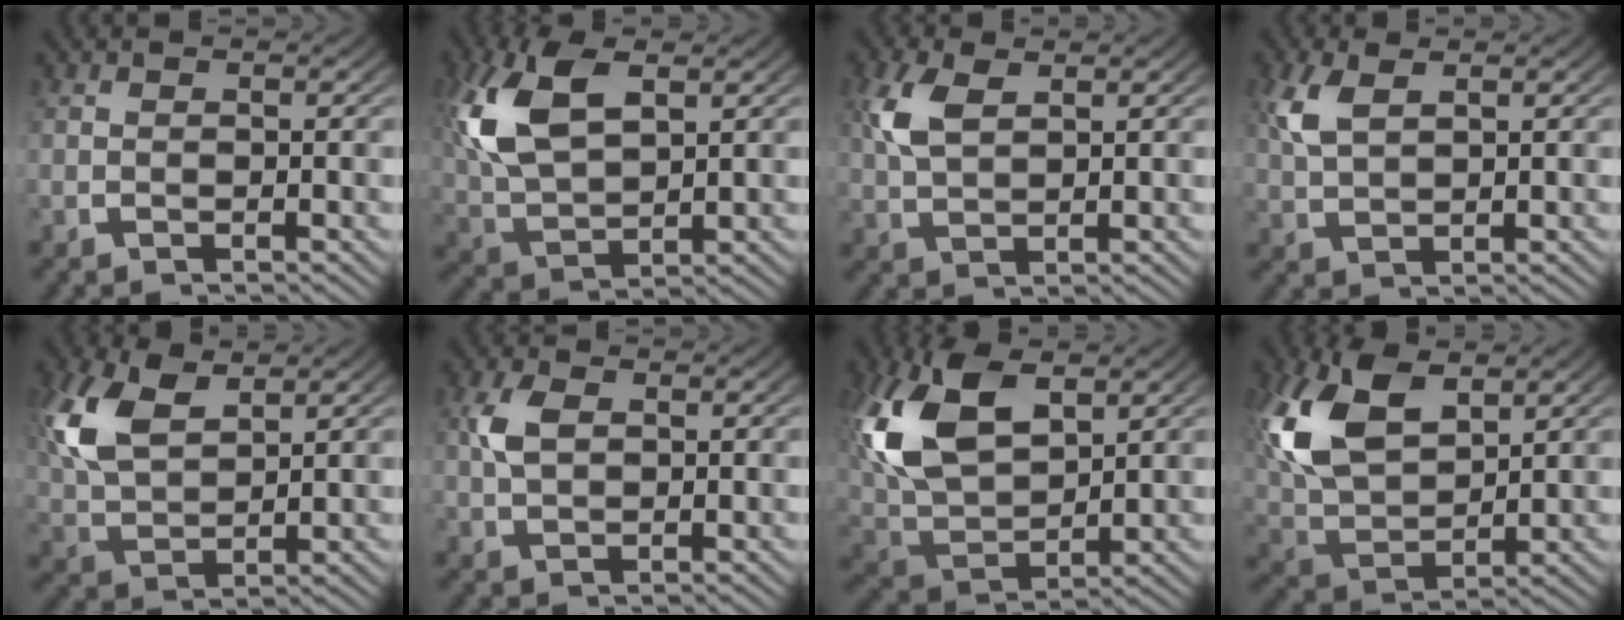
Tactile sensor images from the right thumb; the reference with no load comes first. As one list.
[{"total": 8.8, "force": [2.2, 5.5, 6.6], "torque": [-0.171, -0.015, 0.058]}, {"total": 3.6, "force": [1.9, 1.7, 2.5], "torque": [-0.059, 0.000, 0.047]}, {"total": 3.2, "force": [1.8, 1.4, 2.2], "torque": [-0.055, 0.001, 0.046]}, {"total": 7.0, "force": [2.8, 4.2, 4.8], "torque": [-0.122, -0.013, 0.068]}, {"total": 2.7, "force": [0.9, 1.8, 1.9], "torque": [-0.048, -0.002, 0.023]}, {"total": 12.2, "force": [2.6, 7.9, 9.0], "torque": [-0.227, -0.023, 0.061]}, {"total": 11.1, "force": [2.7, 7.3, 8.0], "torque": [-0.206, -0.025, 0.064]}]